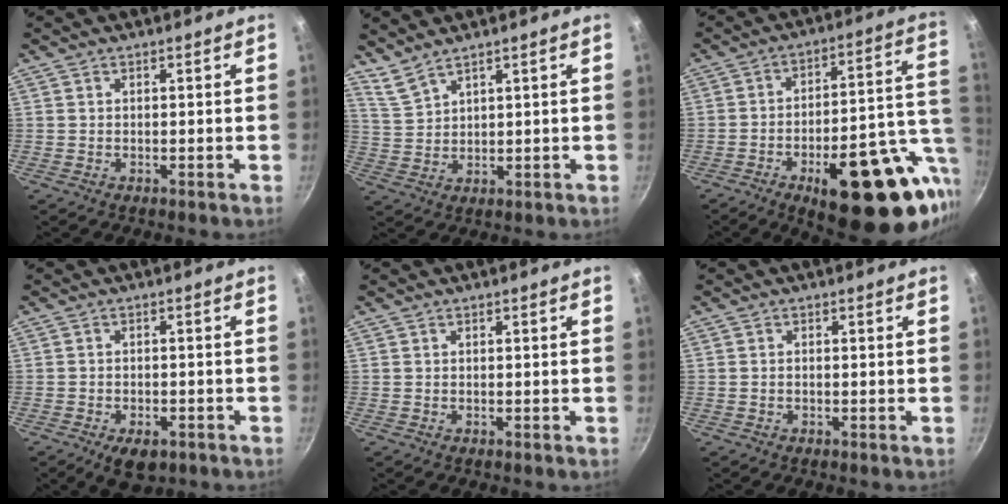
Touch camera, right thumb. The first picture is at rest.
{"total": 4.1, "force": [3.7, 0.8, 1.6], "torque": [-0.034, -0.021, 0.085]}
{"total": 26.0, "force": [-9.2, 10.3, 22.0], "torque": [-0.259, 0.032, -0.119]}
{"total": 6.0, "force": [-3.2, 3.3, 3.9], "torque": [-0.052, 0.015, -0.041]}
{"total": 0.0}
{"total": 0.6, "force": [-0.2, 0.4, 0.4], "torque": [-0.007, 0.004, -0.004]}